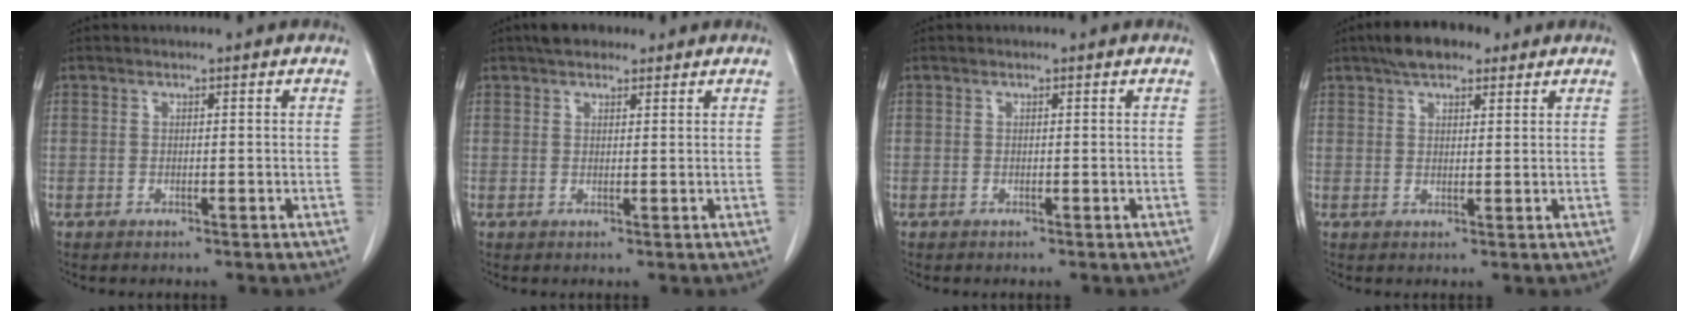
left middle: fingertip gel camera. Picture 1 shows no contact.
{"total": 3.8, "force": [2.9, 1.7, 1.6], "torque": [-0.031, 0.019, 0.047]}
{"total": 0.0}
{"total": 6.4, "force": [4.5, 2.5, 3.8], "torque": [-0.067, 0.021, 0.075]}